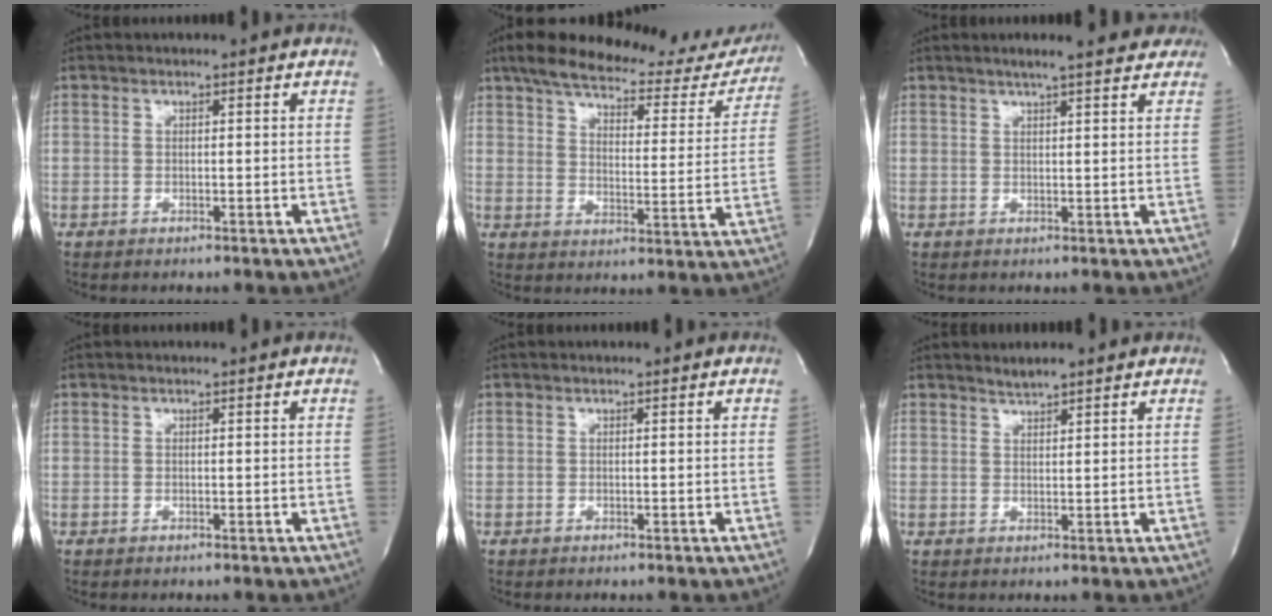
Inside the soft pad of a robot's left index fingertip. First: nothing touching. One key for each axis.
{"total": 25.8, "fx": 22.4, "fy": 7.2, "fz": 10.6, "tx": -0.164, "ty": -0.019, "tz": 0.276}
{"total": 8.4, "fx": 7.0, "fy": 1.5, "fz": 4.3, "tx": -0.053, "ty": 0.012, "tz": 0.077}
{"total": 0.0}
{"total": 0.0}
{"total": 2.1, "fx": 1.9, "fy": 0.1, "fz": 0.8, "tx": -0.018, "ty": 0.004, "tz": 0.035}